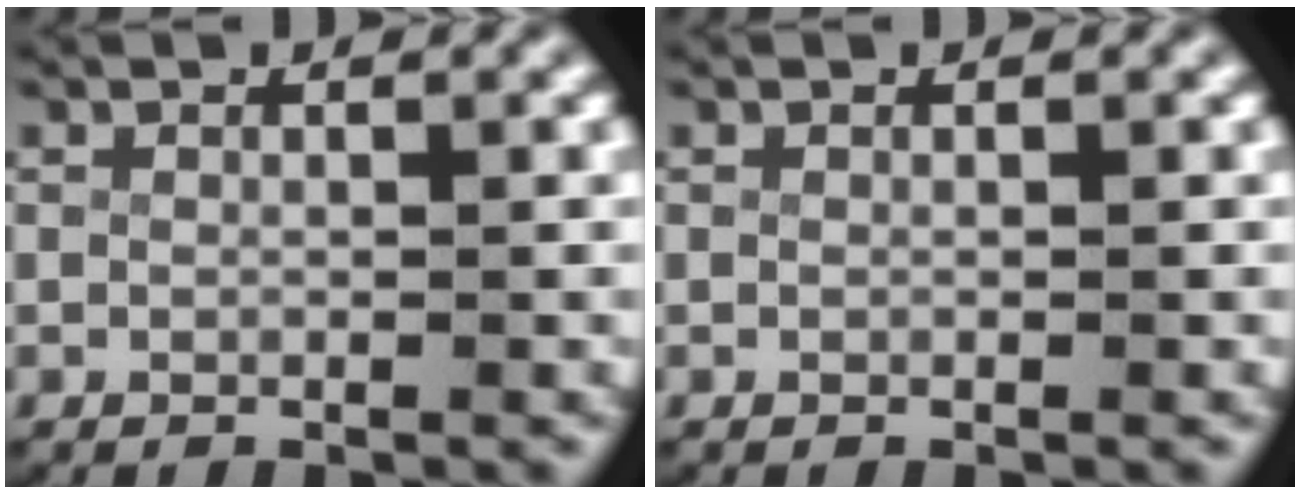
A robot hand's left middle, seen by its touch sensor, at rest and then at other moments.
{"total": 0.0}